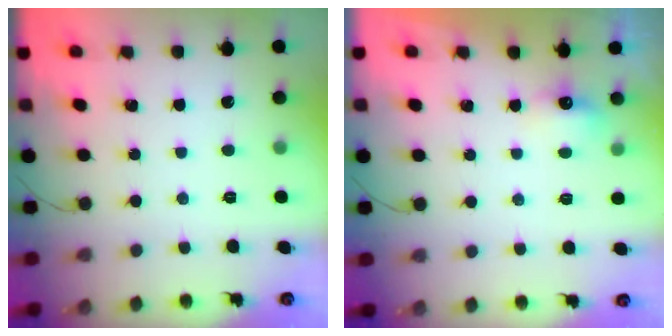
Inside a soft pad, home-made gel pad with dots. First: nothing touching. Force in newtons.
{"total": 5.4, "press": 5.3, "slide": 1.0}